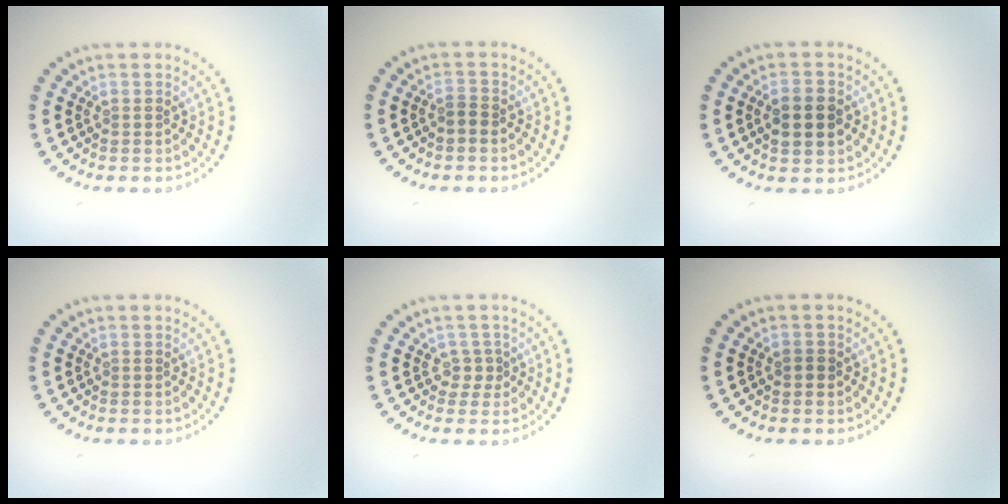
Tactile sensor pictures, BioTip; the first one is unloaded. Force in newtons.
{"total": 1.1, "press": 0.9, "slide": 0.5}
{"total": 3.8, "press": 3.8, "slide": 0.1}
{"total": 0.0}
{"total": 1.4, "press": 1.0, "slide": 1.0}
{"total": 0.7, "press": 0.7, "slide": 0.1}